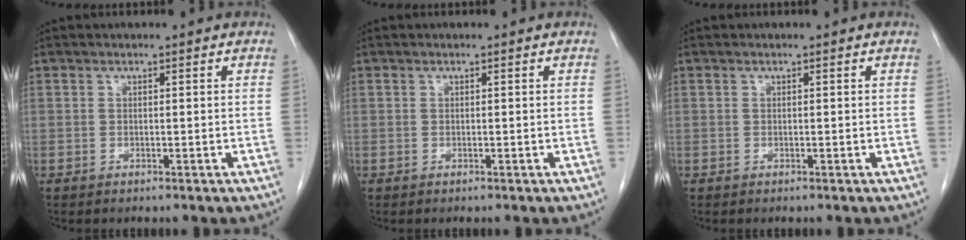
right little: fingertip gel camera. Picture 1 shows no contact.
{"total": 0.0}
{"total": 0.0}